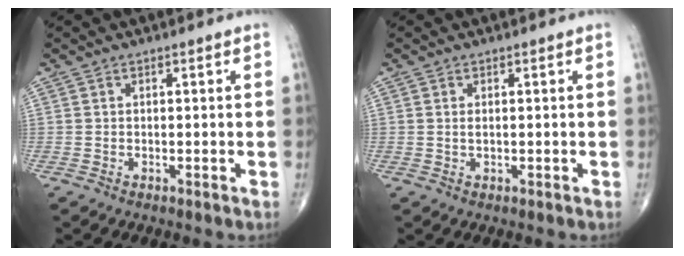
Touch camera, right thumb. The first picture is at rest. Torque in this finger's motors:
{"motor_torque": [-0.17, -0.59, -0.10, -0.04, 0.01]}